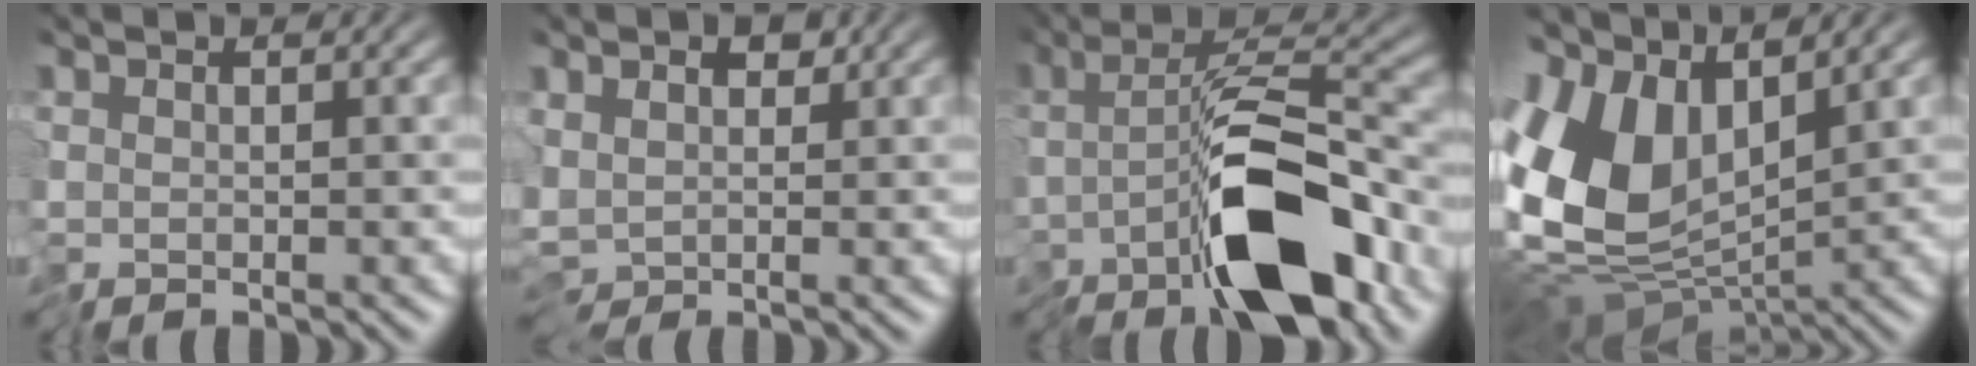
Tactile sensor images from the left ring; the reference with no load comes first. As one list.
[{"total": 4.1, "force": [0.6, 2.9, 2.8], "torque": [-0.058, 0.002, 0.008]}, {"total": 11.0, "force": [-4.3, 3.6, 9.5], "torque": [-0.147, -0.002, -0.078]}, {"total": 11.3, "force": [0.5, 7.1, 8.8], "torque": [-0.199, -0.004, 0.000]}]